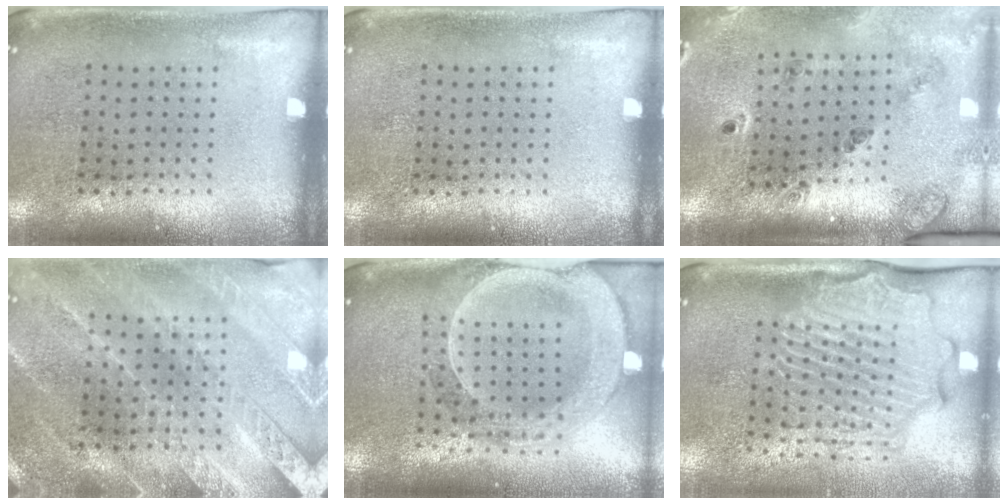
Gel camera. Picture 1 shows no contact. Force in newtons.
{"total": 0.0}
{"total": 1.7, "press": 1.6, "slide": 0.5}
{"total": 2.4, "press": 2.4, "slide": 0.4}
{"total": 2.6, "press": 2.3, "slide": 1.3}
{"total": 2.6, "press": 2.3, "slide": 1.3}